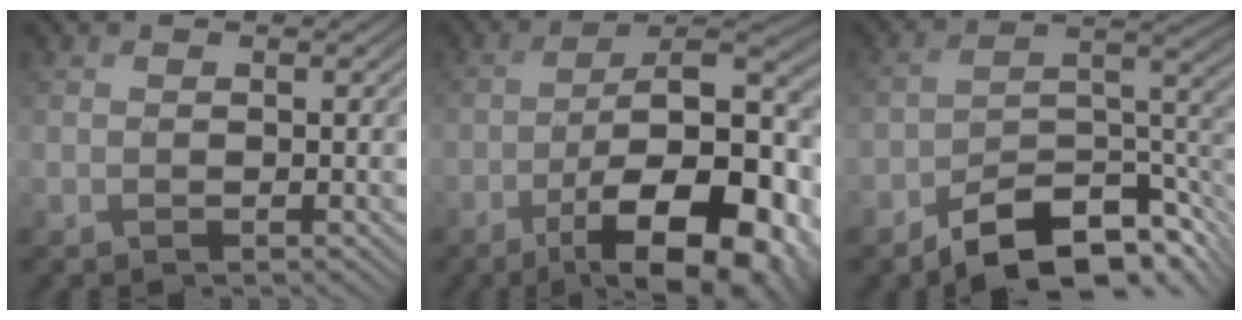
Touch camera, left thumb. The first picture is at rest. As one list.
[{"total": 17.2, "force": [-8.6, 6.9, 13.2], "torque": [-0.191, -0.013, -0.130]}, {"total": 11.8, "force": [-8.0, 4.7, 7.3], "torque": [-0.102, -0.008, -0.146]}]